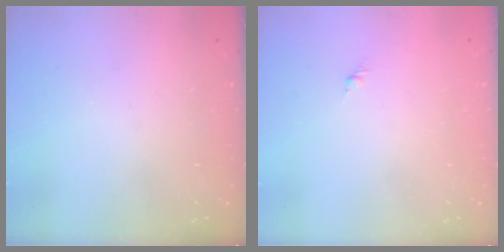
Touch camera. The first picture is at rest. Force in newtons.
{"total": 1.3, "press": 1.2, "slide": 0.5}